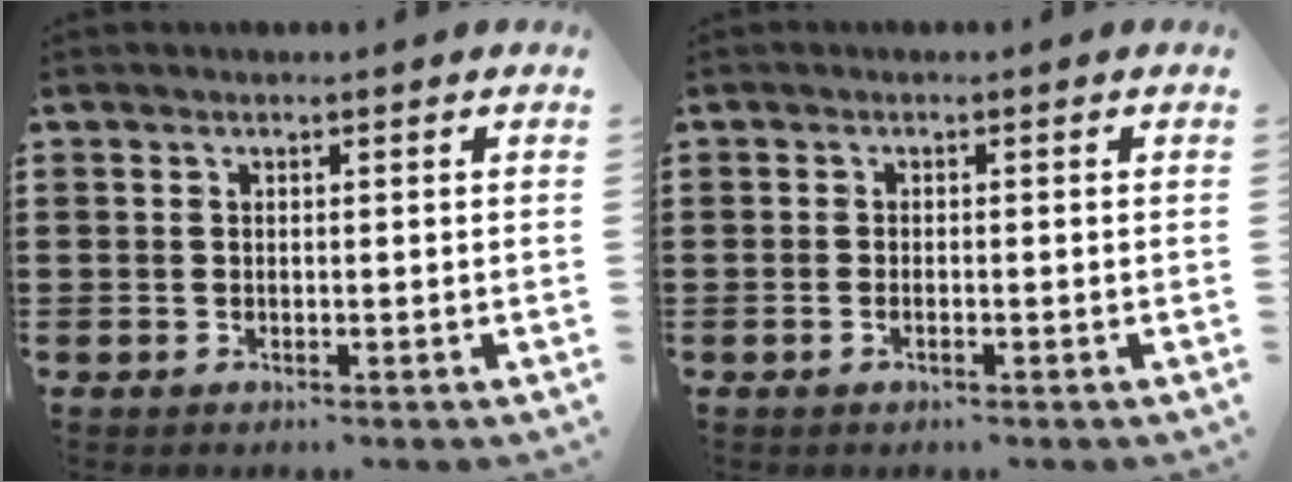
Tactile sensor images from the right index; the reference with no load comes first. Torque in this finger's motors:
{"motor_torque": [-0.65, 1.49, -0.02, -0.01]}